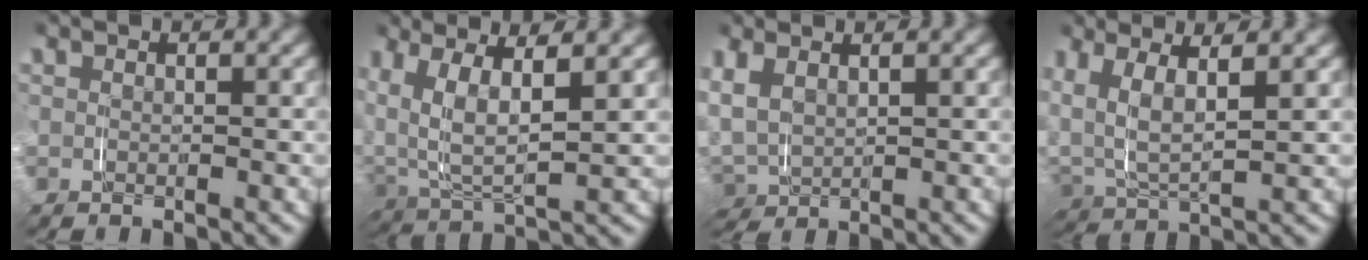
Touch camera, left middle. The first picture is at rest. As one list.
[{"total": 4.5, "force": [2.6, 2.8, 2.5], "torque": [-0.054, 0.002, 0.033]}, {"total": 4.6, "force": [0.4, 4.3, 1.6], "torque": [-0.066, -0.015, 0.006]}, {"total": 4.2, "force": [2.2, 2.7, 2.2], "torque": [-0.061, -0.006, 0.032]}]